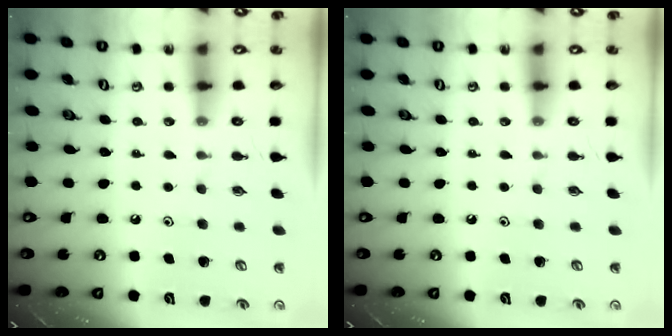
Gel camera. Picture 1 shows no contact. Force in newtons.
{"total": 0.0}